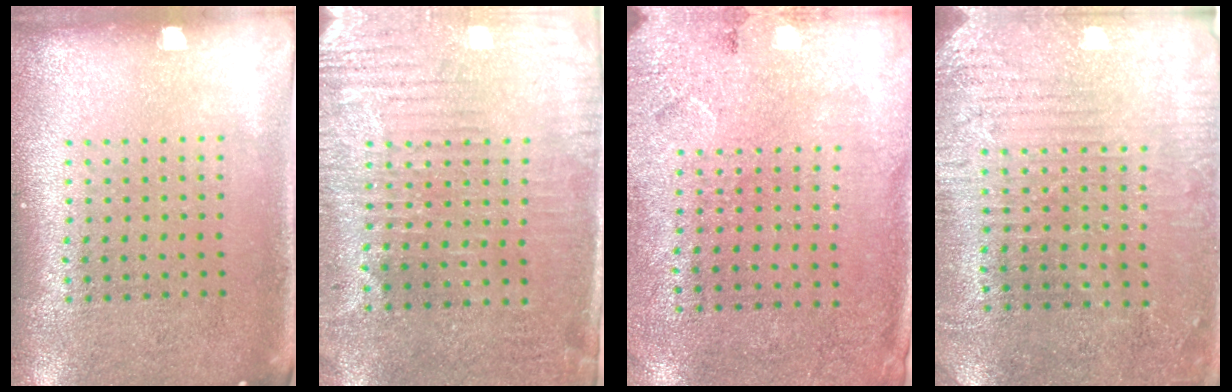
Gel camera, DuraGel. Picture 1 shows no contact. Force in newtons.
{"total": 3.1, "press": 2.7, "slide": 1.5}
{"total": 2.7, "press": 2.2, "slide": 1.6}
{"total": 2.9, "press": 2.7, "slide": 0.9}